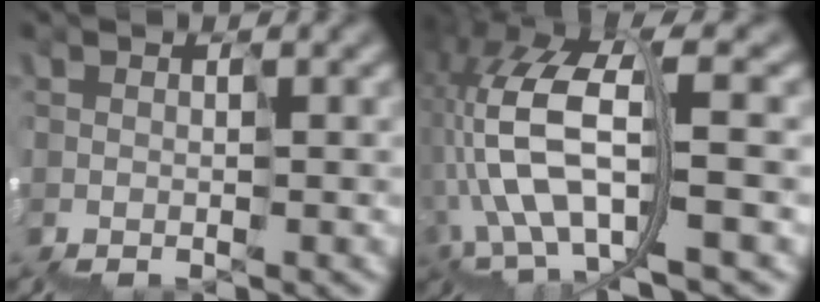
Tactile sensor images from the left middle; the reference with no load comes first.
{"total": 8.5, "force": [-1.8, 3.8, 7.4], "torque": [-0.175, 0.021, -0.038]}